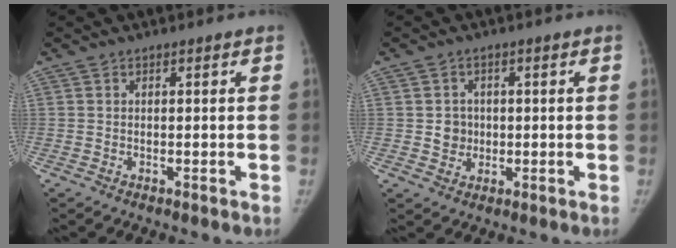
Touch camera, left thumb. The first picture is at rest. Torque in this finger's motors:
{"motor_torque": [-0.02, -0.01, 0.07, 0.02, 0.00]}